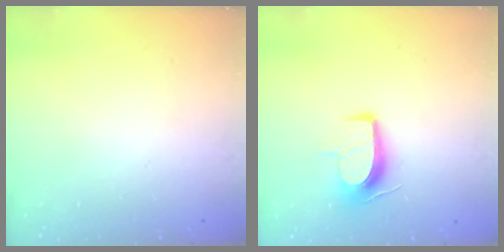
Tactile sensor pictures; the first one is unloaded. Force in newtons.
{"total": 10.2, "press": 10.2, "slide": 0.8}